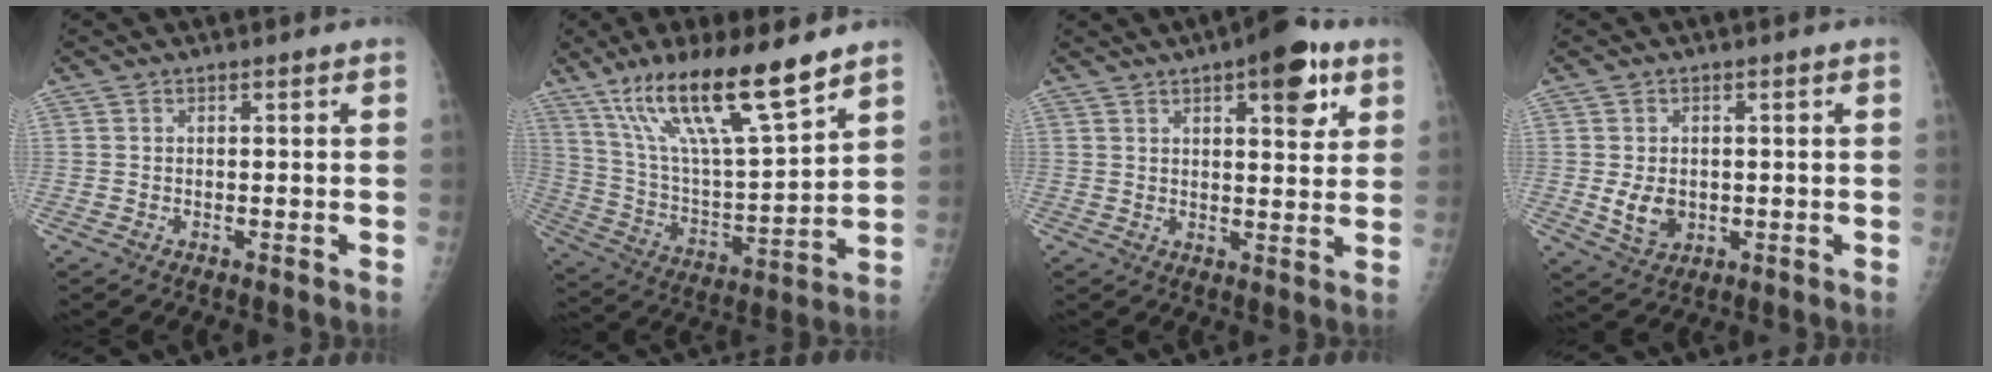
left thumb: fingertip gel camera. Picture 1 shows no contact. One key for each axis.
{"total": 20.6, "fx": 13.9, "fy": 3.7, "fz": 14.8, "tx": -0.251, "ty": -0.056, "tz": 0.260}
{"total": 10.7, "fx": 5.4, "fy": 4.0, "fz": 8.4, "tx": -0.087, "ty": -0.018, "tz": 0.068}
{"total": 5.4, "fx": -0.4, "fy": 4.1, "fz": 3.5, "tx": -0.046, "ty": -0.007, "tz": 0.006}